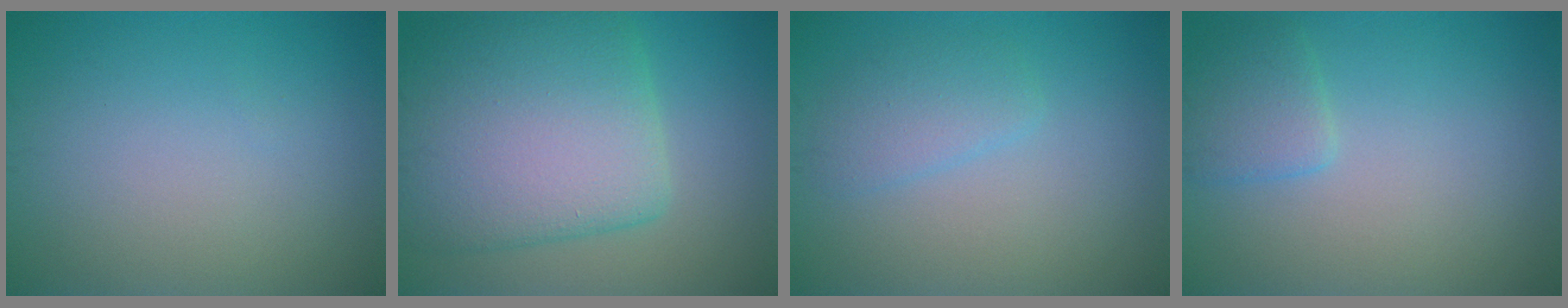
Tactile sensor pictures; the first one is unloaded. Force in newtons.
{"total": 10.5, "press": 10.5, "slide": 0.4}
{"total": 2.1, "press": 2.1, "slide": 0.2}
{"total": 2.2, "press": 2.2, "slide": 0.1}